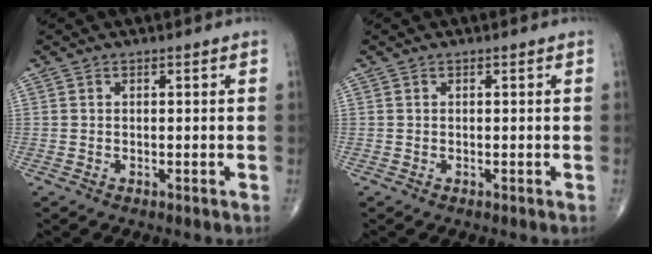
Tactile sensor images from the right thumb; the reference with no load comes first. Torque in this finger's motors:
{"motor_torque": [0.00, 0.00, -0.01, 0.01, 0.03]}